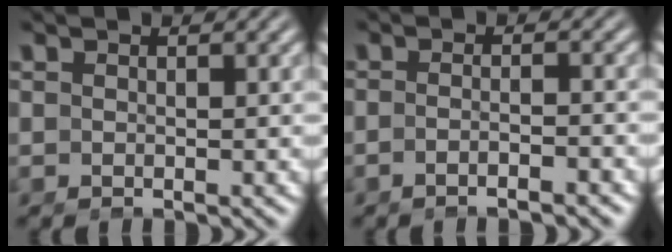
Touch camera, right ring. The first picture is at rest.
{"total": 2.5, "force": [-1.9, -0.4, 1.5], "torque": [-0.023, 0.002, -0.037]}